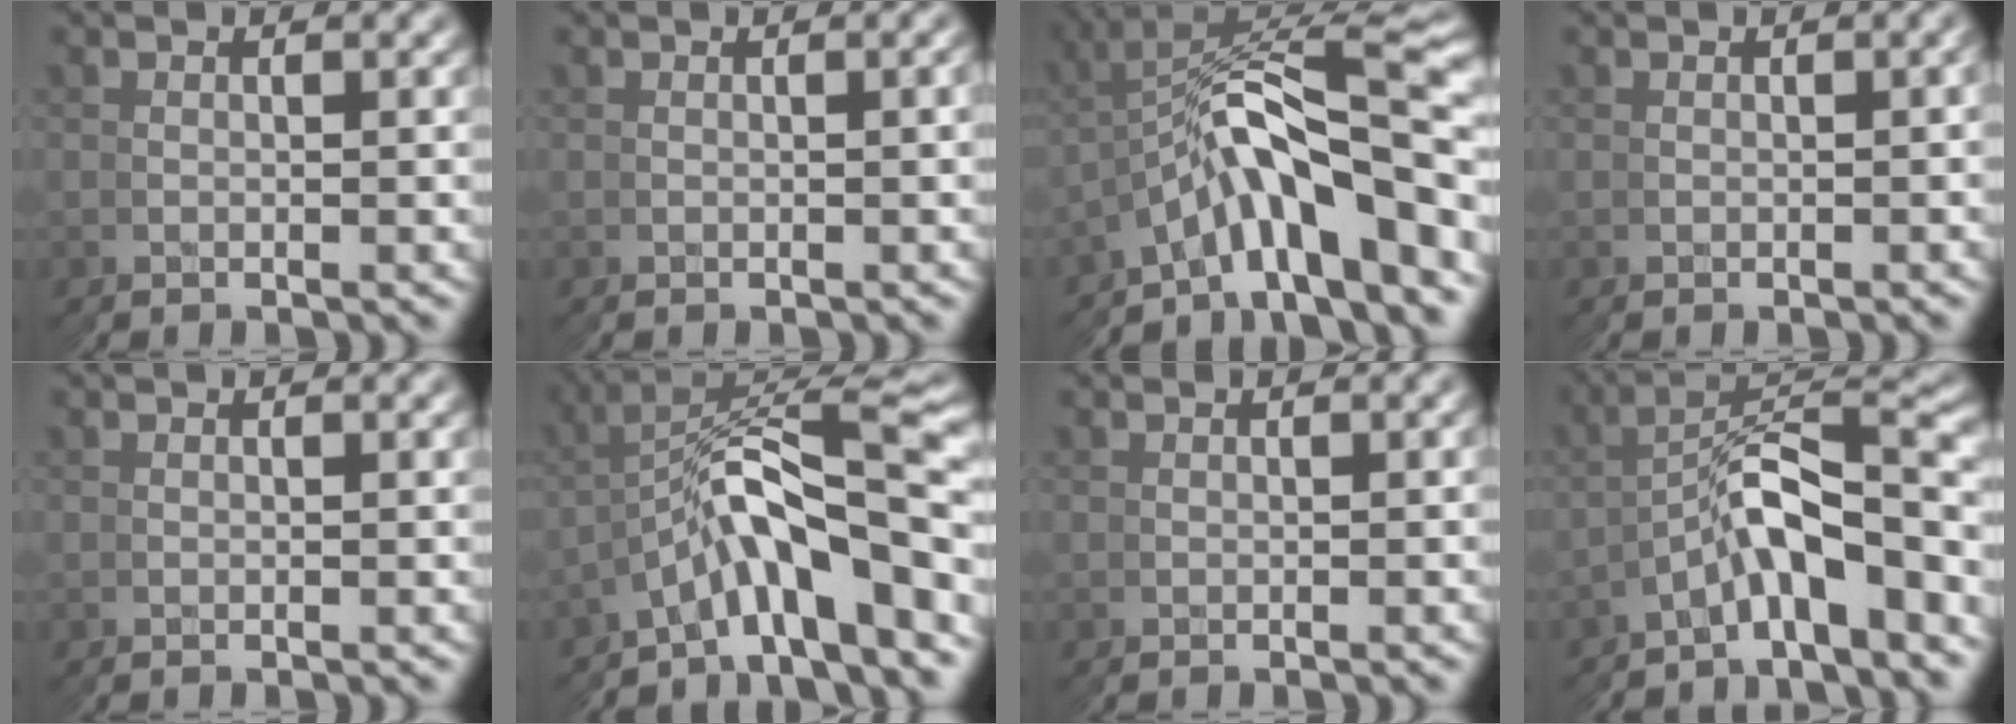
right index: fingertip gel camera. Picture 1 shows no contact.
{"total": 0.0}
{"total": 11.0, "force": [-0.2, 5.3, 9.7], "torque": [-0.150, 0.012, 0.004]}
{"total": 0.0}
{"total": 0.0}
{"total": 8.8, "force": [-0.4, 3.9, 7.9], "torque": [-0.125, 0.010, 0.000]}
{"total": 0.0}
{"total": 6.5, "force": [-2.1, 3.2, 5.3], "torque": [-0.083, 0.000, -0.024]}